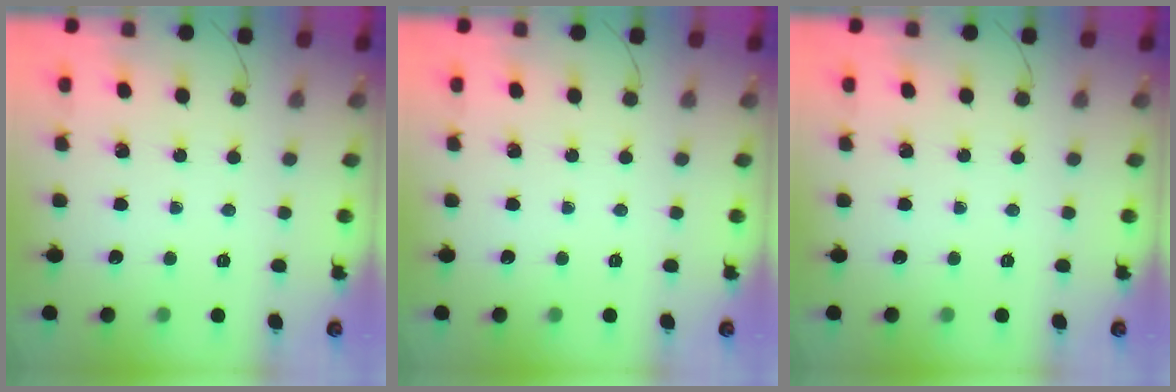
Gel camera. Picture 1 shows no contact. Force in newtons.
{"total": 0.0}
{"total": 0.0}